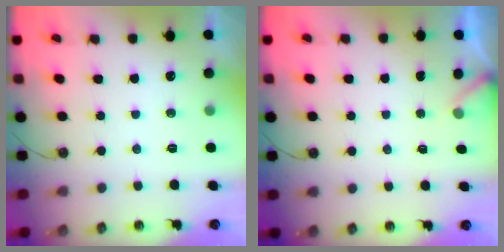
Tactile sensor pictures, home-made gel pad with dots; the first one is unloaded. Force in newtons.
{"total": 1.7, "press": 1.7, "slide": 0.1}